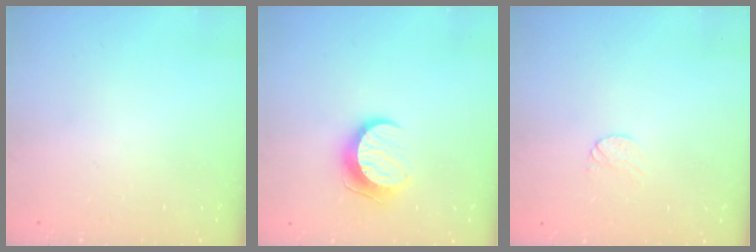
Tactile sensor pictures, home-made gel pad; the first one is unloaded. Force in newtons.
{"total": 9.6, "press": 9.6, "slide": 0.1}
{"total": 4.5, "press": 4.5, "slide": 0.4}